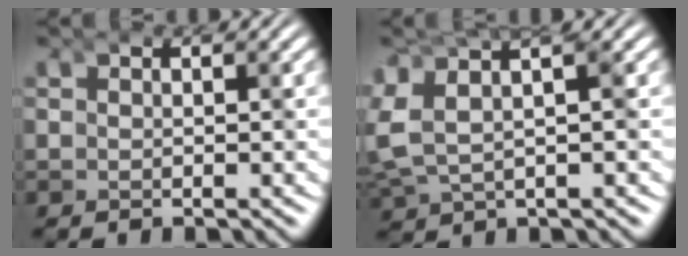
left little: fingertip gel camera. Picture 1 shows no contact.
{"total": 6.9, "force": [-0.2, 5.3, 4.4], "torque": [-0.113, -0.002, -0.007]}